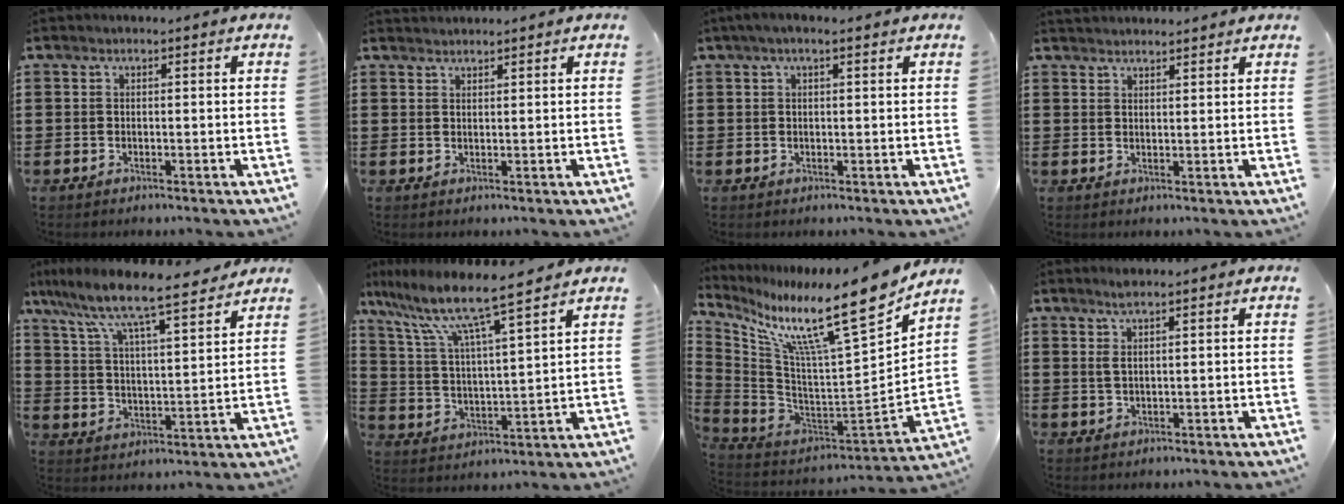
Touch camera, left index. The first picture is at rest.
{"total": 1.3, "force": [1.3, 0.1, 0.0], "torque": [-0.002, 0.000, 0.025]}
{"total": 1.7, "force": [0.8, 0.2, 1.5], "torque": [-0.029, 0.003, 0.013]}
{"total": 1.9, "force": [1.9, 0.1, 0.1], "torque": [-0.005, 0.002, 0.038]}
{"total": 8.0, "force": [7.1, 0.3, 3.7], "torque": [-0.102, -0.048, 0.115]}
{"total": 9.0, "force": [7.5, 0.1, 5.0], "torque": [-0.126, -0.046, 0.122]}
{"total": 15.4, "force": [11.2, 0.5, 10.5], "torque": [-0.206, -0.086, 0.176]}
{"total": 2.6, "force": [1.5, 0.5, 2.0], "torque": [-0.043, 0.003, 0.026]}